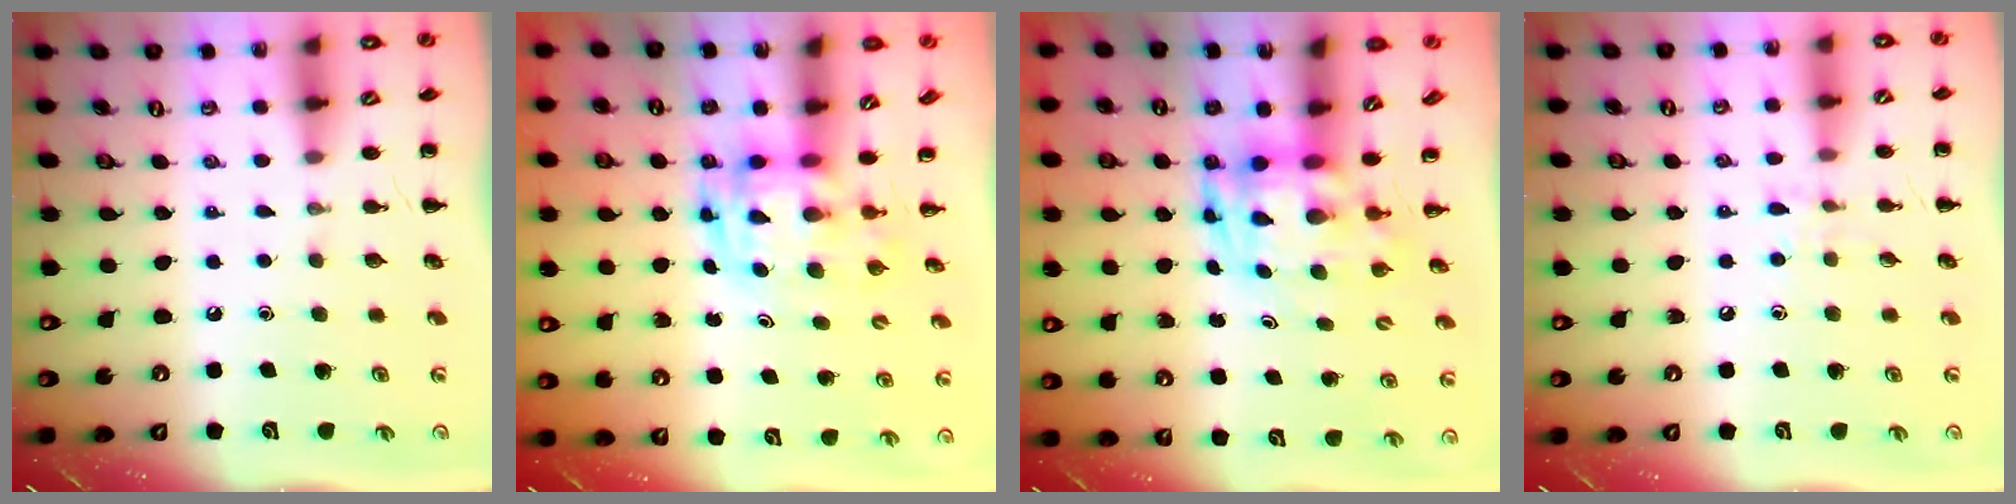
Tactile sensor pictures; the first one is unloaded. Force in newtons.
{"total": 3.0, "press": 3.0, "slide": 0.6}
{"total": 4.0, "press": 3.9, "slide": 0.8}
{"total": 6.0, "press": 5.7, "slide": 2.1}